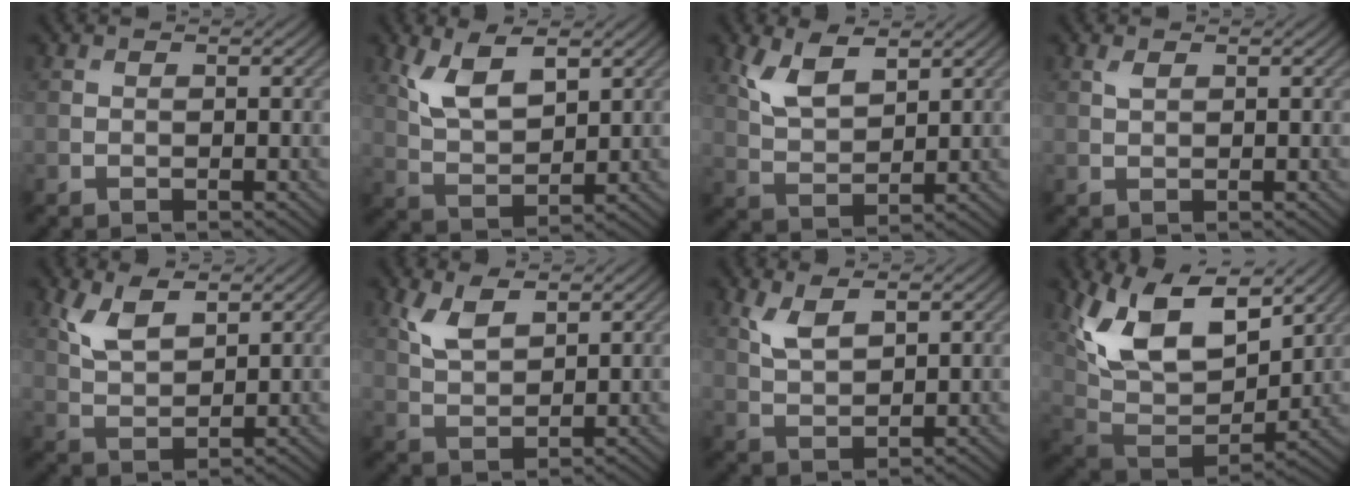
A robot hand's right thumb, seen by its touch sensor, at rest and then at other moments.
{"total": 7.1, "force": [3.4, 3.3, 5.3], "torque": [-0.118, -0.005, 0.070]}
{"total": 6.1, "force": [3.3, 2.8, 4.2], "torque": [-0.100, -0.003, 0.070]}
{"total": 0.9, "force": [0.5, 0.4, 0.6], "torque": [-0.020, 0.000, 0.012]}
{"total": 5.4, "force": [3.0, 2.5, 3.8], "torque": [-0.091, -0.002, 0.064]}
{"total": 4.8, "force": [2.7, 2.1, 3.3], "torque": [-0.081, -0.001, 0.057]}
{"total": 4.2, "force": [2.2, 1.8, 3.1], "torque": [-0.076, -0.003, 0.048]}
{"total": 15.4, "force": [7.6, 8.3, 10.5], "torque": [-0.223, 0.020, 0.138]}